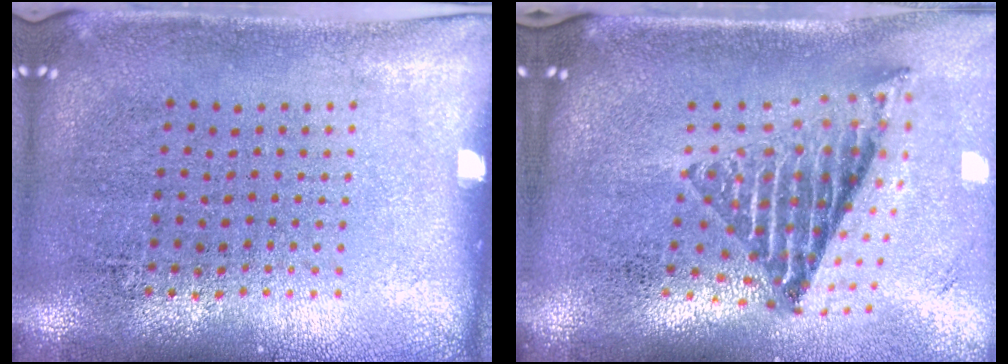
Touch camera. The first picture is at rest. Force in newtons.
{"total": 1.9, "press": 1.5, "slide": 1.2}